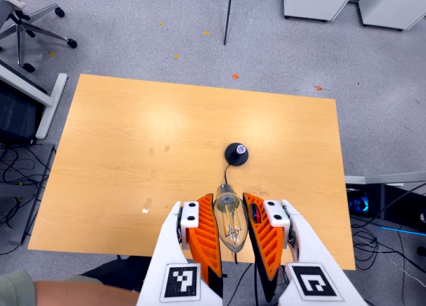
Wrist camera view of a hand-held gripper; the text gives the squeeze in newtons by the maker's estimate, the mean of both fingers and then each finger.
{"total": 18.5, "left": 20.0, "right": 17.0}